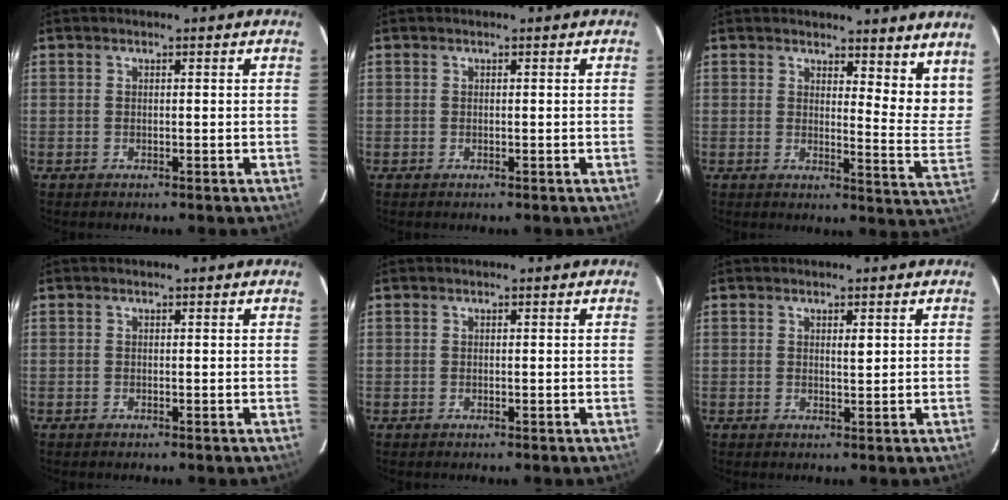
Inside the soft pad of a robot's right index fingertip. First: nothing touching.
{"total": 0.0}
{"total": 10.4, "force": [9.0, 3.1, 4.2], "torque": [-0.022, -0.041, 0.083]}
{"total": 0.0}
{"total": 0.0}
{"total": 1.2, "force": [0.5, 0.3, 1.0], "torque": [-0.017, -0.002, 0.007]}